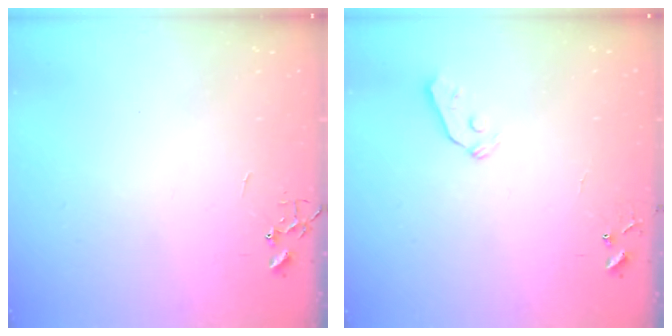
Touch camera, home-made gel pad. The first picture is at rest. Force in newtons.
{"total": 5.9, "press": 5.8, "slide": 0.7}